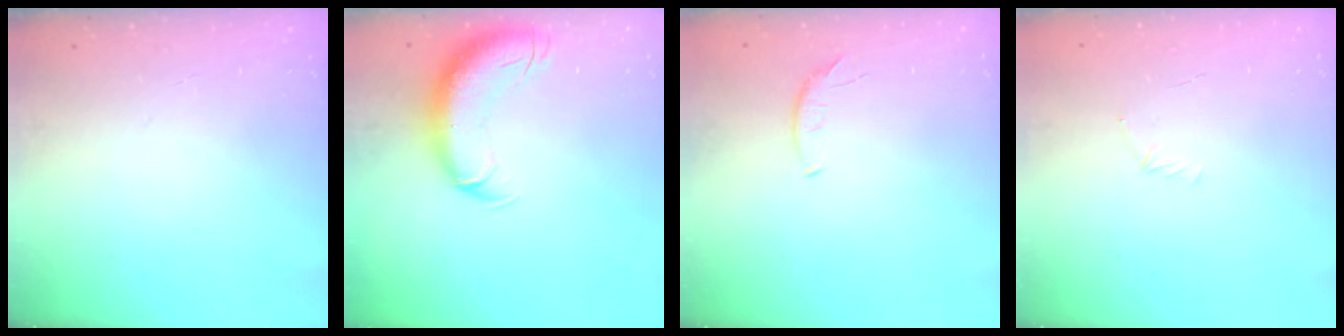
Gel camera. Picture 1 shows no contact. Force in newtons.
{"total": 11.3, "press": 10.9, "slide": 3.0}
{"total": 5.5, "press": 5.5, "slide": 0.5}
{"total": 4.7, "press": 4.5, "slide": 1.3}